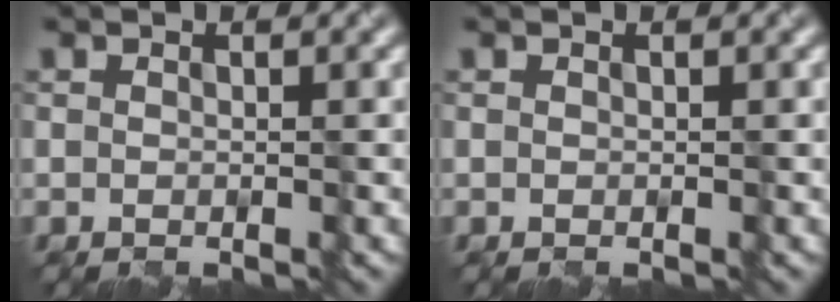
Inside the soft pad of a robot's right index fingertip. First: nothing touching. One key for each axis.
{"total": 0.0}